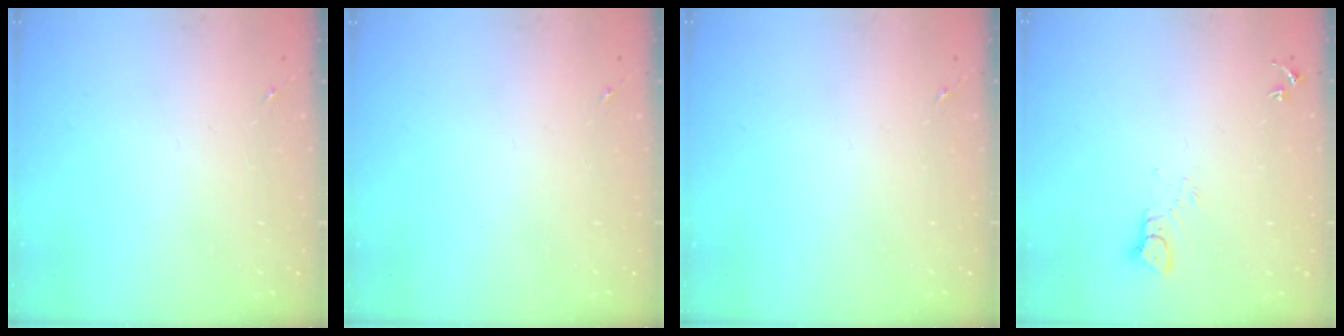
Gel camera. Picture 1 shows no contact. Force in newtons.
{"total": 0.0}
{"total": 0.0}
{"total": 3.5, "press": 3.5, "slide": 0.3}